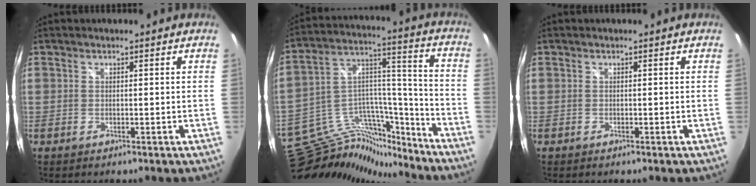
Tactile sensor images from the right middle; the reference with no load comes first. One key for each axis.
{"total": 20.3, "fx": -17.2, "fy": 7.2, "fz": 8.0, "tx": -0.137, "ty": 0.048, "tz": -0.272}
{"total": 0.0}